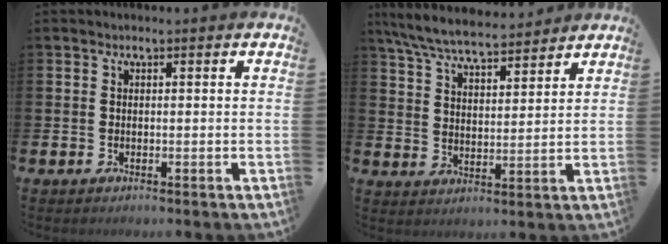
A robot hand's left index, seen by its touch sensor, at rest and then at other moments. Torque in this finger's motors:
{"motor_torque": [0.97, -1.17, 0.58, 0.21]}